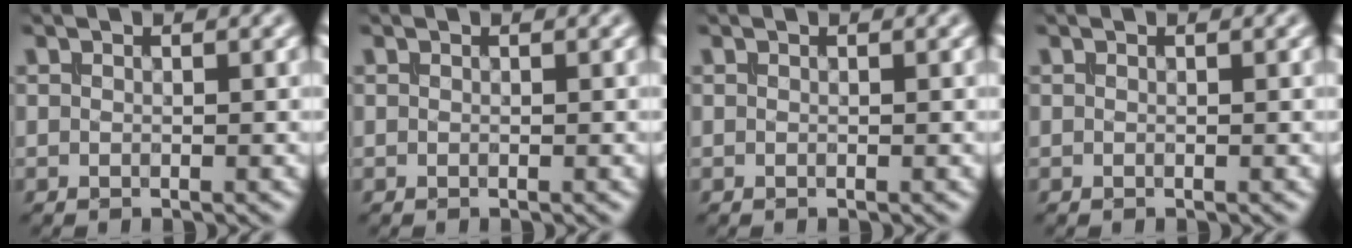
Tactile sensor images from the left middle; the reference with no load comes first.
{"total": 0.0}
{"total": 0.0}
{"total": 0.0}